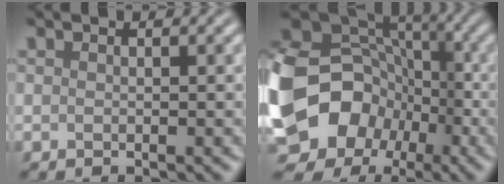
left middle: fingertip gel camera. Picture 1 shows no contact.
{"total": 18.3, "force": [-4.7, 15.5, 8.5], "torque": [-0.189, -0.022, -0.108]}